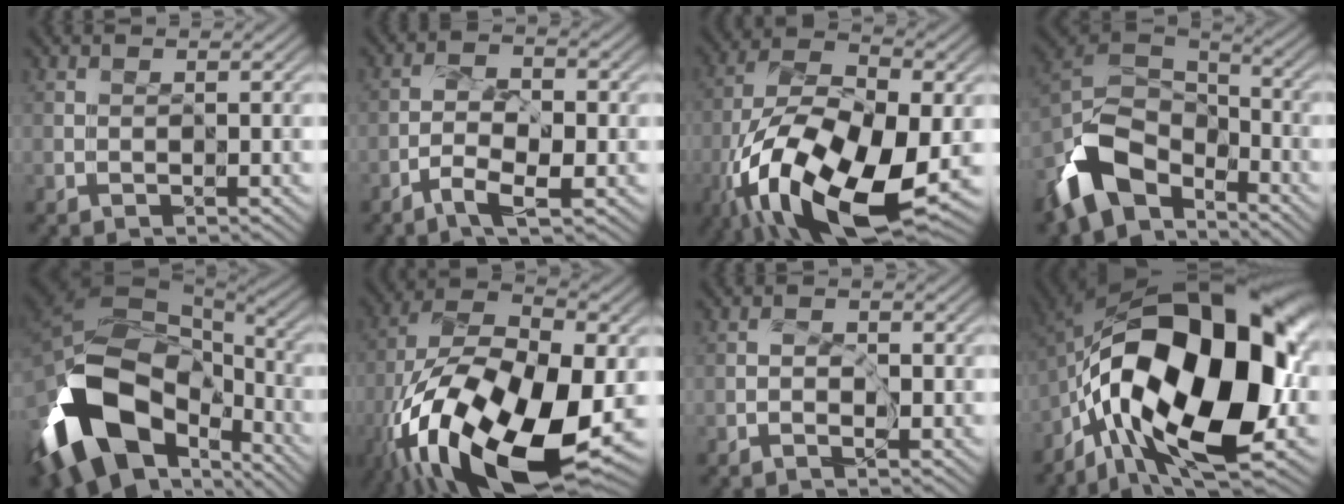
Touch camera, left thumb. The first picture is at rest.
{"total": 4.1, "force": [-2.2, 1.4, 3.1], "torque": [-0.063, 0.002, -0.043]}
{"total": 18.0, "force": [-7.7, 8.4, 14.0], "torque": [-0.286, -0.035, -0.141]}
{"total": 11.7, "force": [-6.7, 6.8, 6.6], "torque": [-0.148, -0.013, -0.144]}
{"total": 17.3, "force": [-7.3, 10.8, 11.4], "torque": [-0.267, -0.040, -0.111]}
{"total": 20.0, "force": [-8.1, 9.4, 15.7], "torque": [-0.332, -0.043, -0.130]}
{"total": 1.0, "force": [-0.5, 0.5, 0.7], "torque": [-0.009, 0.001, -0.012]}
{"total": 20.3, "force": [-4.0, 10.9, 16.7], "torque": [-0.324, -0.022, -0.055]}